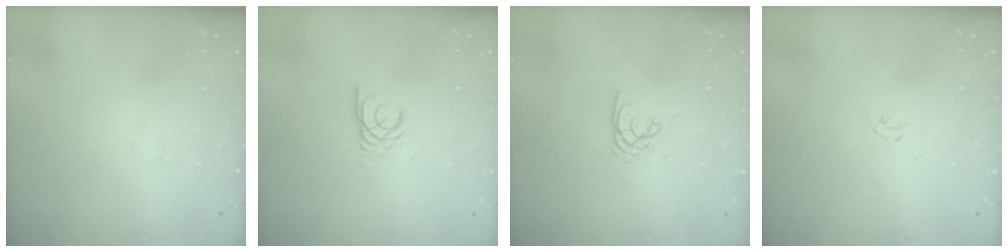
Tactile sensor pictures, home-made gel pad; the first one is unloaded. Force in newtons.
{"total": 1.3, "press": 1.3, "slide": 0.2}
{"total": 4.2, "press": 4.2, "slide": 0.0}
{"total": 1.3, "press": 1.2, "slide": 0.5}